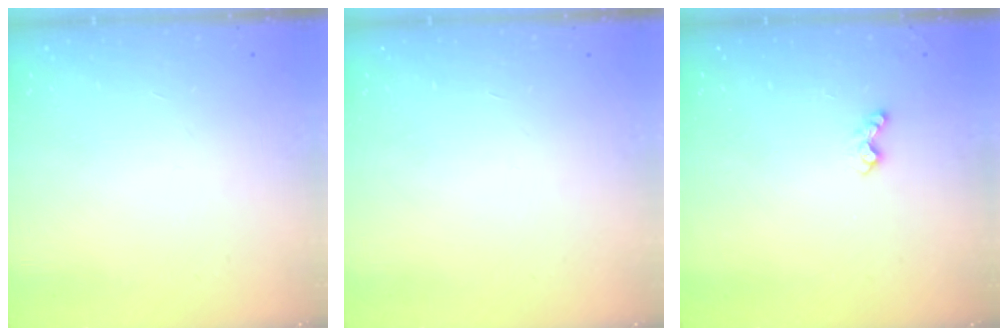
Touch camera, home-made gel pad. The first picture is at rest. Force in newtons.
{"total": 0.0}
{"total": 4.8, "press": 4.8, "slide": 0.6}